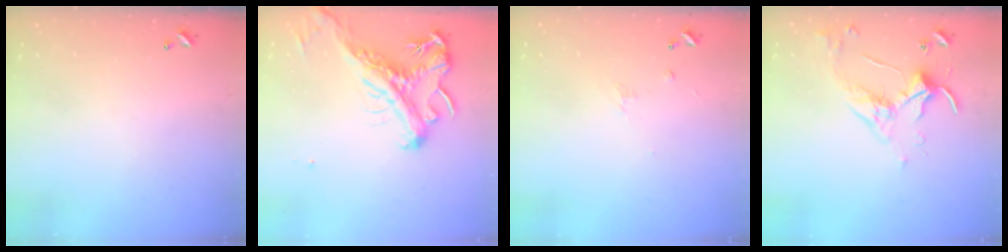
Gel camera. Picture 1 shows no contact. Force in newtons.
{"total": 2.6, "press": 2.2, "slide": 1.4}
{"total": 1.2, "press": 1.1, "slide": 0.6}
{"total": 3.9, "press": 3.9, "slide": 0.1}